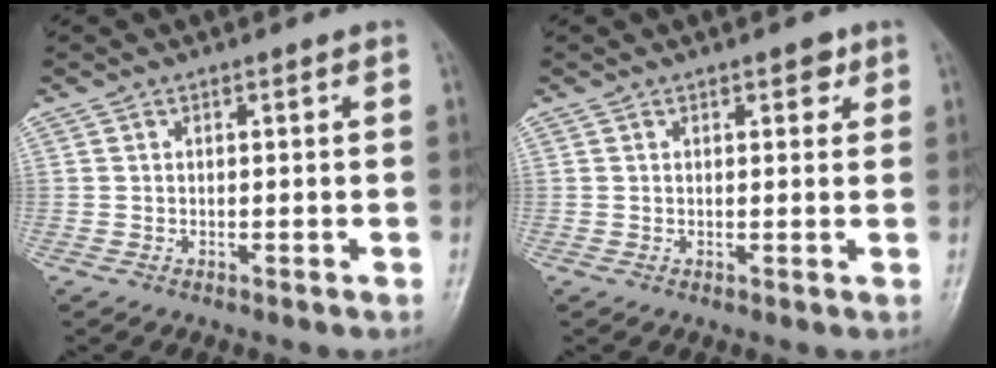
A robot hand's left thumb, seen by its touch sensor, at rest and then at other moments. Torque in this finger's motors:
{"motor_torque": [-0.10, -0.01, -0.24, -0.22, 0.00]}